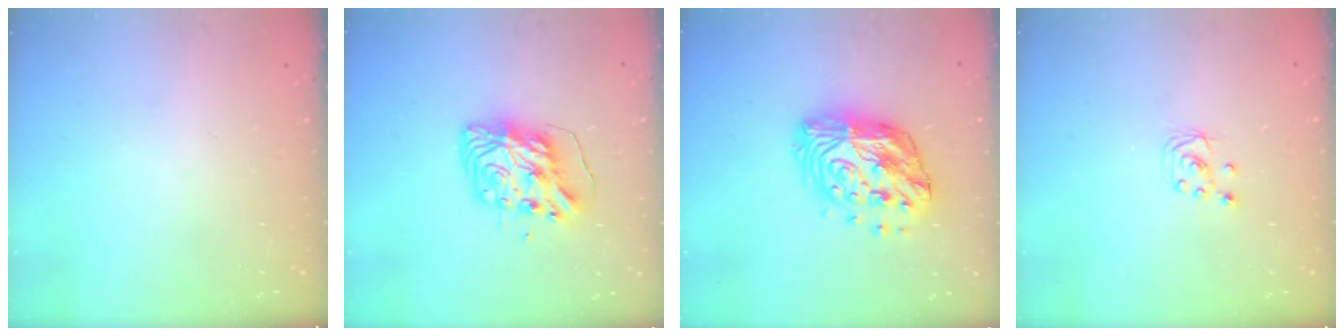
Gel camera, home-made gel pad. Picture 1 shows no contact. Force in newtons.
{"total": 11.0, "press": 10.9, "slide": 1.6}
{"total": 15.8, "press": 15.7, "slide": 1.3}
{"total": 3.2, "press": 3.2, "slide": 0.2}